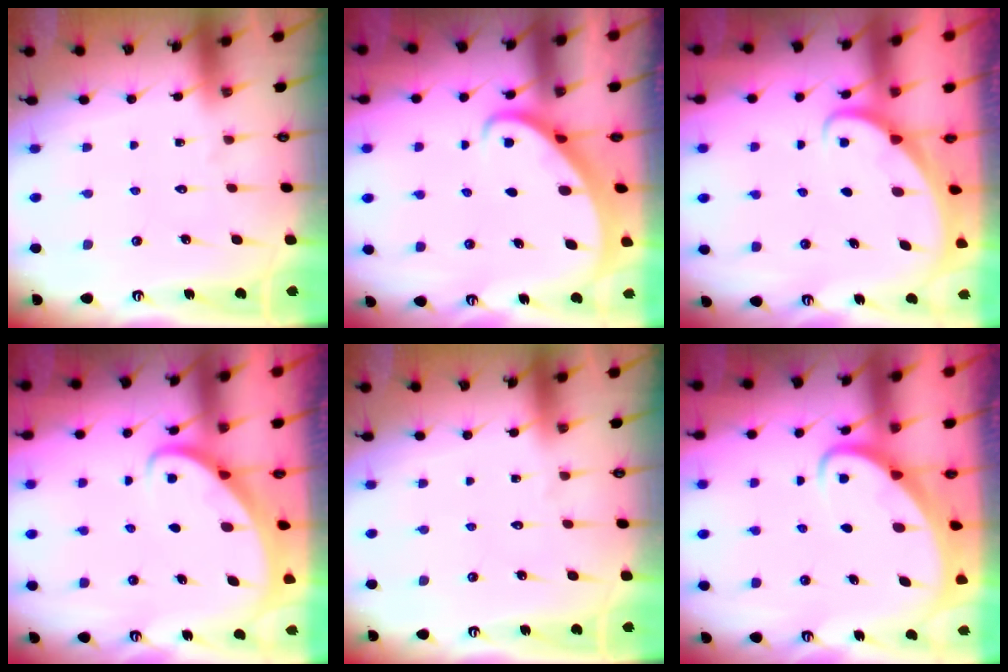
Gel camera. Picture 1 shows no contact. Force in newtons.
{"total": 2.7, "press": 2.7, "slide": 0.3}
{"total": 1.7, "press": 1.7, "slide": 0.1}
{"total": 2.2, "press": 2.2, "slide": 0.3}
{"total": 0.0}
{"total": 2.8, "press": 2.8, "slide": 0.4}